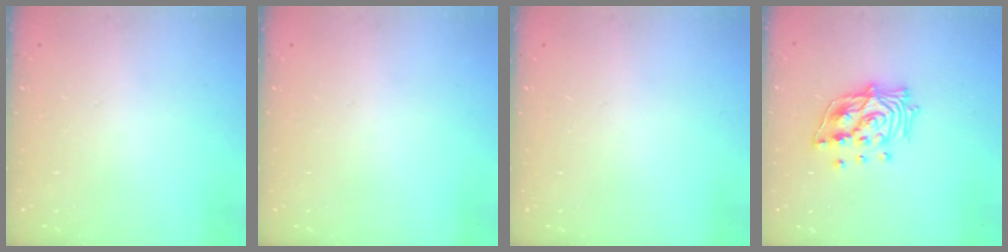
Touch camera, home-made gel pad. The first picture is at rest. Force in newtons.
{"total": 0.0}
{"total": 0.0}
{"total": 14.0, "press": 13.9, "slide": 1.7}